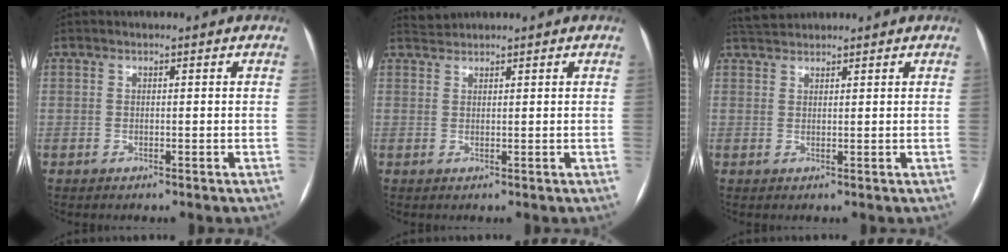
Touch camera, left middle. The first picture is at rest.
{"total": 1.5, "force": [1.4, -0.2, -0.4], "torque": [-0.003, 0.011, 0.035]}
{"total": 3.2, "force": [3.1, 0.4, 0.5], "torque": [-0.015, 0.023, 0.061]}